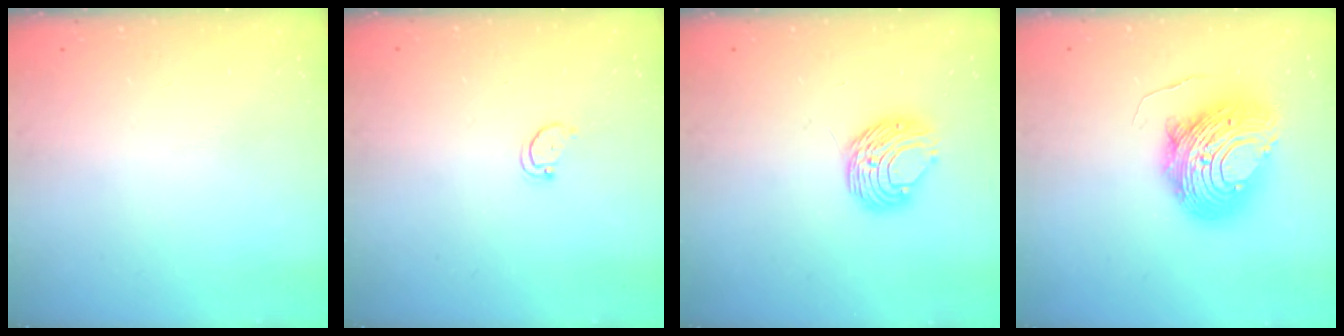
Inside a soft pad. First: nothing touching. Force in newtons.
{"total": 2.5, "press": 2.4, "slide": 0.4}
{"total": 8.9, "press": 8.9, "slide": 0.7}
{"total": 14.9, "press": 14.8, "slide": 1.3}